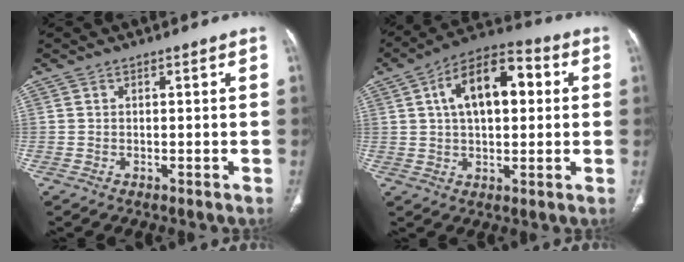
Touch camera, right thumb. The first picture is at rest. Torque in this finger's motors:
{"motor_torque": [-0.88, 1.40, 0.10, 0.32, 0.28]}